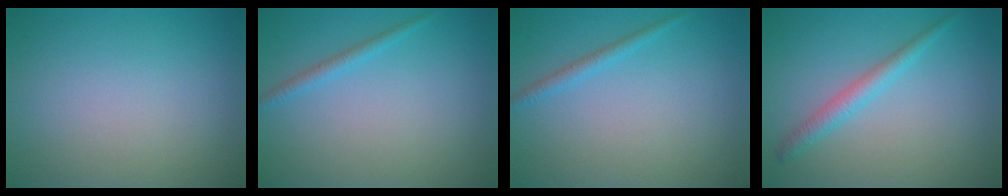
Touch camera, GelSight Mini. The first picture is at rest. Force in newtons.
{"total": 1.2, "press": 1.1, "slide": 0.1}
{"total": 1.2, "press": 1.1, "slide": 0.1}
{"total": 2.2, "press": 2.2, "slide": 0.1}